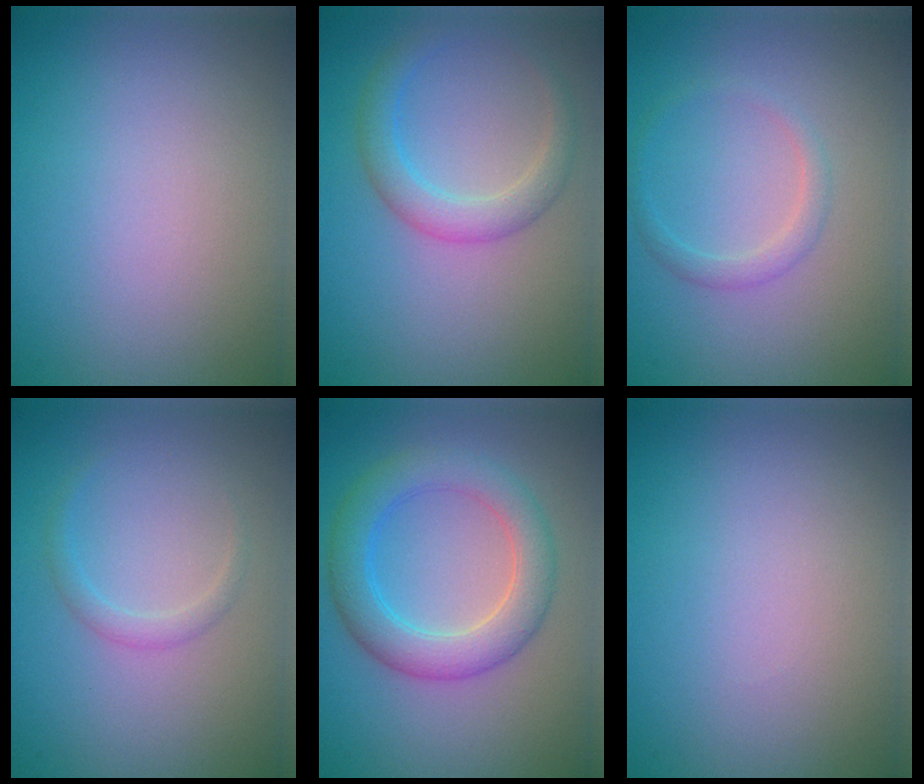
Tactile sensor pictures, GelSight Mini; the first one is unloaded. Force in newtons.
{"total": 3.0, "press": 3.0, "slide": 0.1}
{"total": 1.6, "press": 1.6, "slide": 0.1}
{"total": 1.2, "press": 1.2, "slide": 0.1}
{"total": 5.0, "press": 5.0, "slide": 0.1}
{"total": 0.0}